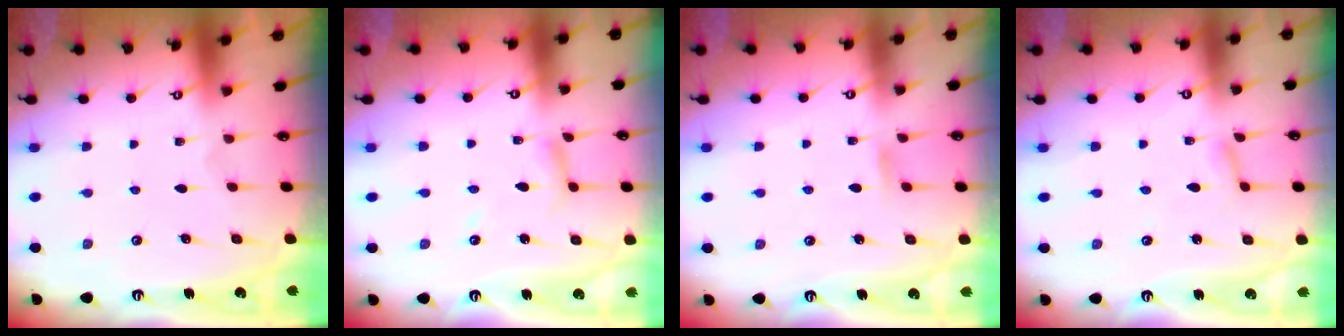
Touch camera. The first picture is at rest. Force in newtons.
{"total": 6.0, "press": 6.0, "slide": 0.5}
{"total": 4.2, "press": 4.2, "slide": 0.3}
{"total": 2.5, "press": 2.5, "slide": 0.4}